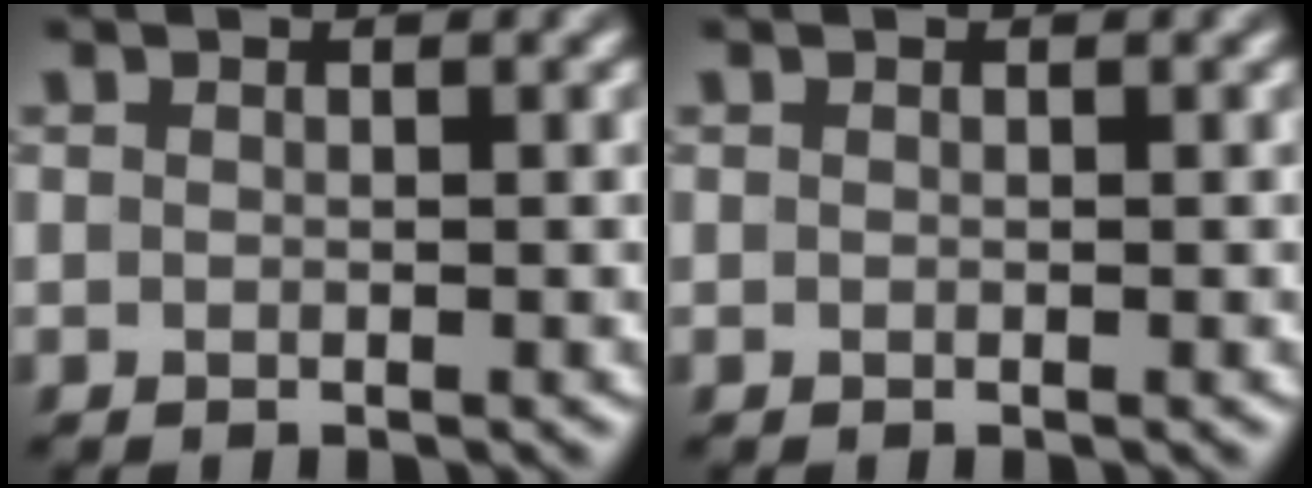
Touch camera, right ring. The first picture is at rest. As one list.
[{"total": 0.0}]